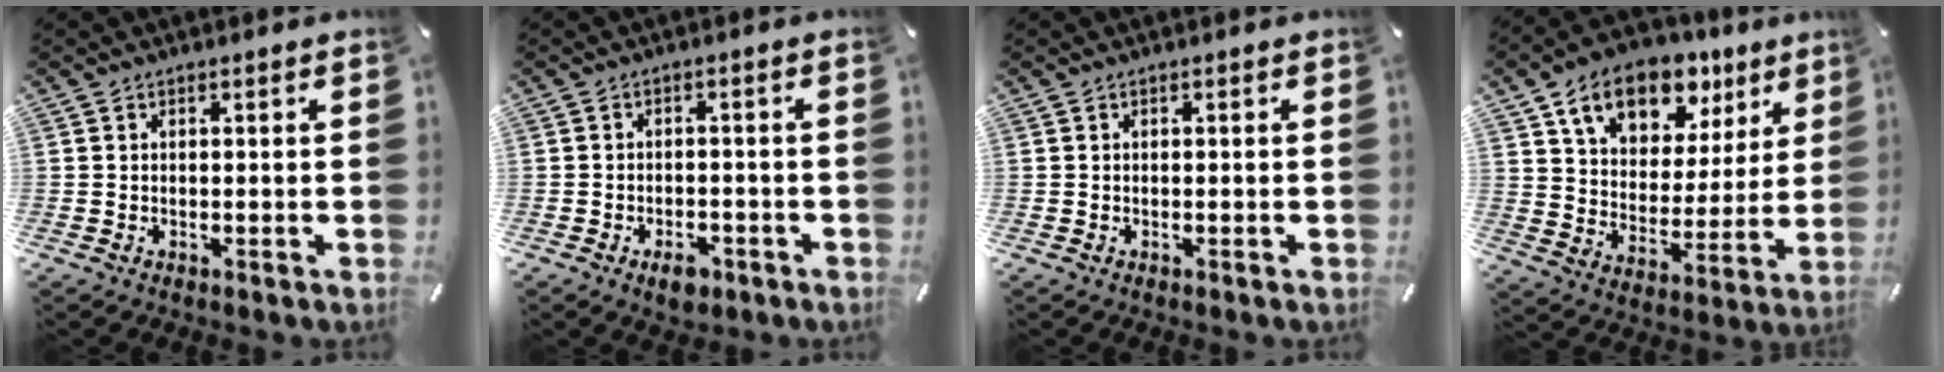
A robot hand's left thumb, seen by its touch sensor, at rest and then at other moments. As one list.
[{"total": 3.9, "force": [-2.3, 2.3, 2.2], "torque": [-0.035, 0.011, -0.038]}, {"total": 0.0}, {"total": 14.7, "force": [9.4, 9.5, 6.2], "torque": [-0.106, -0.052, 0.169]}]